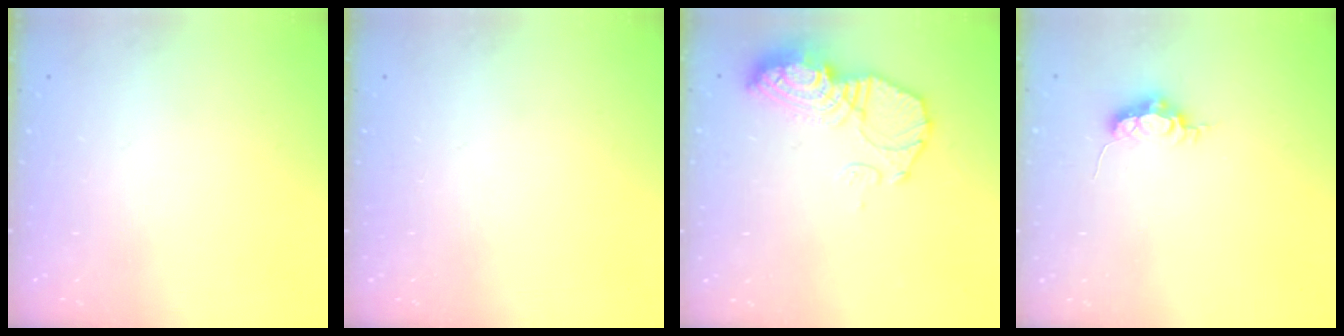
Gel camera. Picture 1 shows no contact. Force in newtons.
{"total": 0.0}
{"total": 12.9, "press": 12.8, "slide": 1.0}
{"total": 5.8, "press": 5.7, "slide": 0.5}